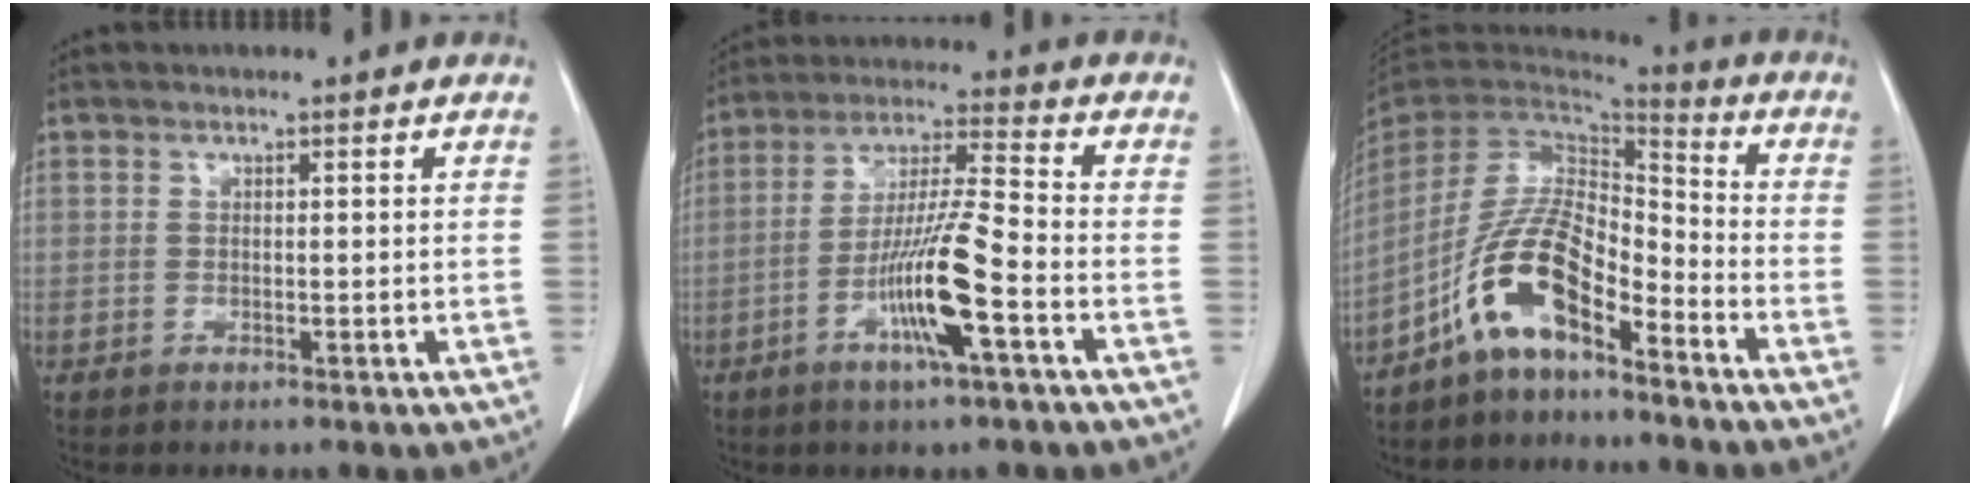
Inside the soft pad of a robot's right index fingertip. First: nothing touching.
{"total": 11.7, "force": [-4.4, 0.1, 10.8], "torque": [-0.209, -0.005, -0.085]}
{"total": 10.8, "force": [-6.5, 3.6, 7.8], "torque": [-0.173, 0.019, -0.124]}